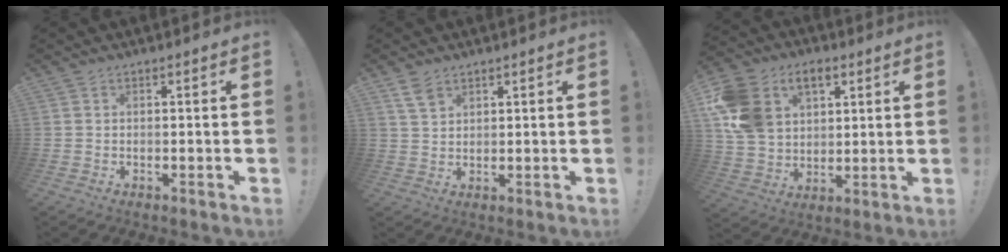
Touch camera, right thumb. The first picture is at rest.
{"total": 4.4, "force": [2.9, 2.4, 2.3], "torque": [-0.035, -0.014, 0.055]}
{"total": 17.8, "force": [7.2, 12.9, 9.9], "torque": [-0.189, -0.023, 0.141]}